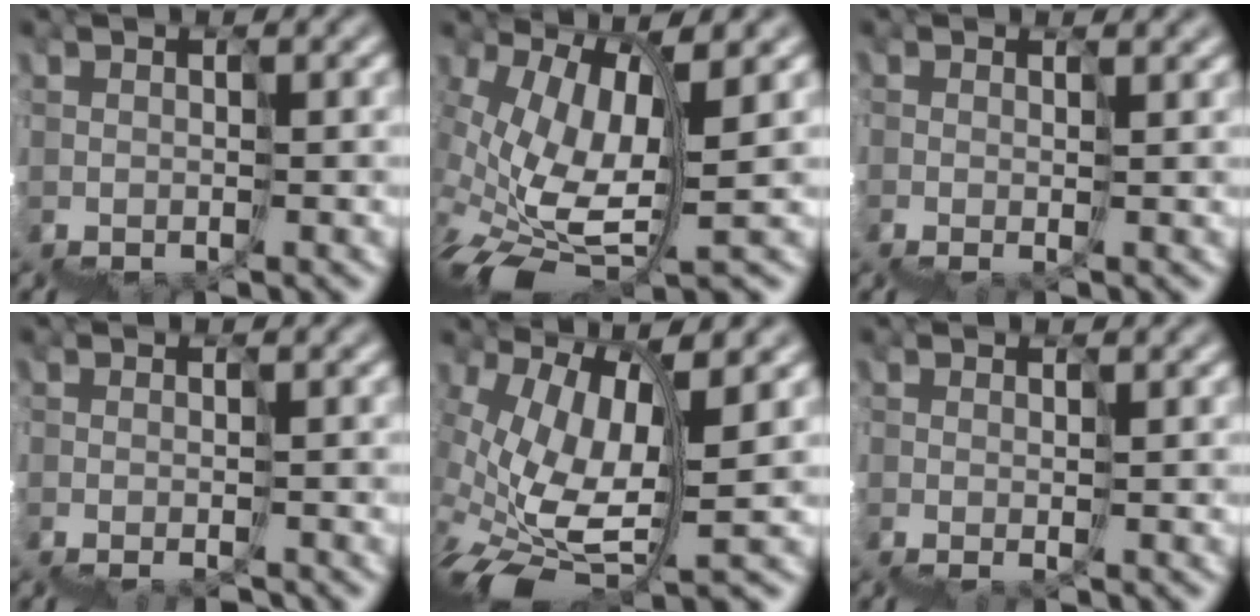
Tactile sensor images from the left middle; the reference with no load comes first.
{"total": 5.4, "force": [-0.2, 1.7, 5.1], "torque": [-0.128, 0.003, 0.004]}
{"total": 3.8, "force": [0.5, 1.9, 3.3], "torque": [-0.034, 0.009, 0.011]}
{"total": 3.6, "force": [-2.3, 1.2, 2.5], "torque": [-0.026, -0.020, -0.027]}
{"total": 6.0, "force": [-0.1, 2.0, 5.6], "torque": [-0.139, 0.003, 0.008]}
{"total": 2.7, "force": [-0.3, 1.1, 2.5], "torque": [-0.017, -0.005, -0.005]}